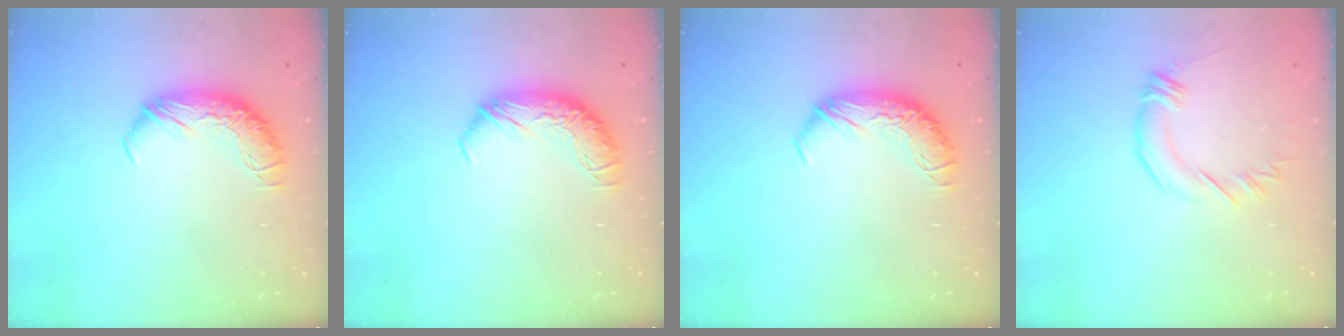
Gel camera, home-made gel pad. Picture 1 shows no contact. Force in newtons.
{"total": 0.0}
{"total": 0.0}
{"total": 1.9, "press": 1.9, "slide": 0.4}